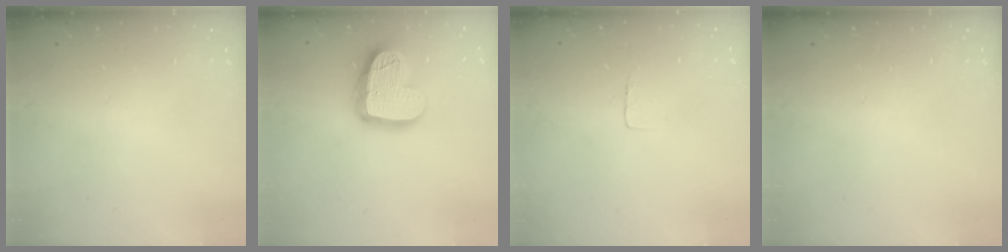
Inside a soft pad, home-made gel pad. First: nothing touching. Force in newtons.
{"total": 17.8, "press": 17.8, "slide": 1.4}
{"total": 3.0, "press": 3.0, "slide": 0.1}
{"total": 0.0}